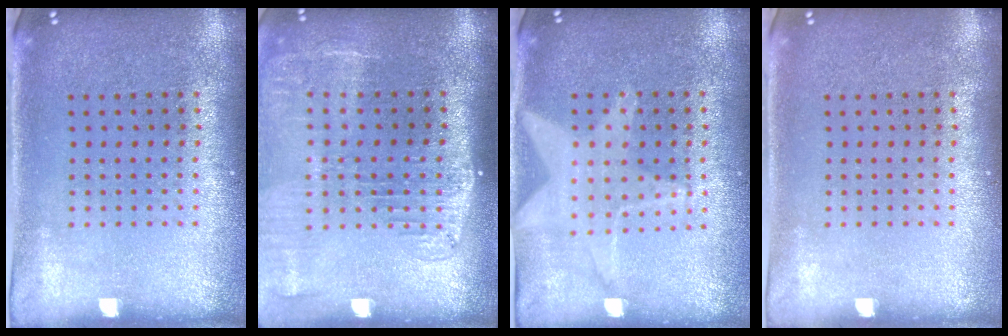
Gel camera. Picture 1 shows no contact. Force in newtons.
{"total": 2.1, "press": 1.7, "slide": 1.2}
{"total": 1.1, "press": 1.1, "slide": 0.1}
{"total": 0.0}